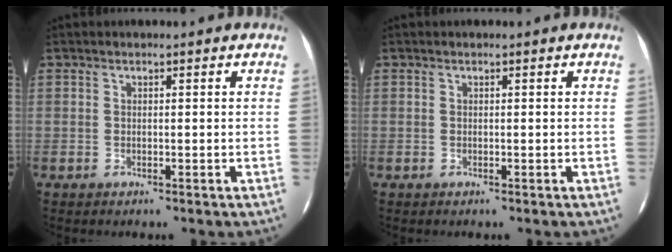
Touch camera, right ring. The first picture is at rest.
{"total": 0.0}